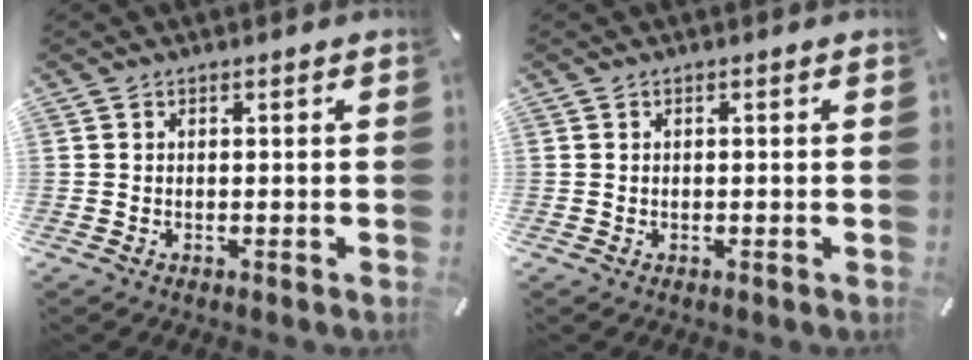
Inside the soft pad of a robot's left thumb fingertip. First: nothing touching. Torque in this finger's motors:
{"motor_torque": [-0.05, 0.05, -0.04, 0.04, 0.00]}